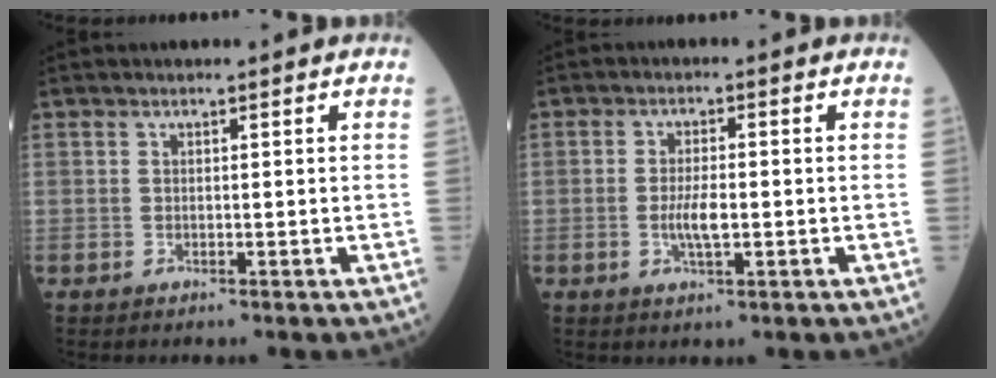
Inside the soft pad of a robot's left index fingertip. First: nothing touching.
{"total": 3.8, "force": [-0.9, 0.9, 3.5], "torque": [-0.073, -0.006, -0.017]}